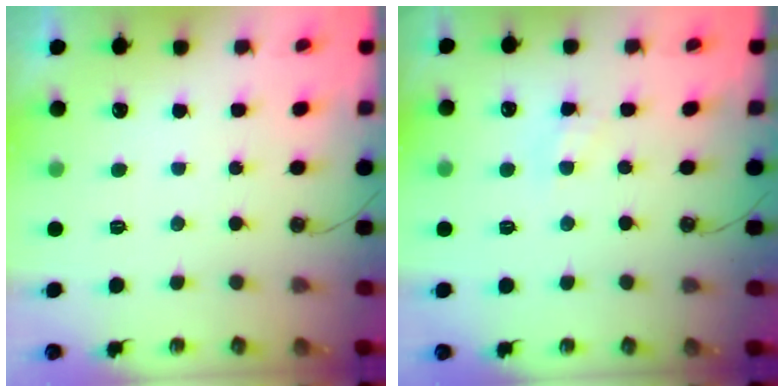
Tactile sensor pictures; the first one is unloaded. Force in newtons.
{"total": 7.1, "press": 7.1, "slide": 0.9}